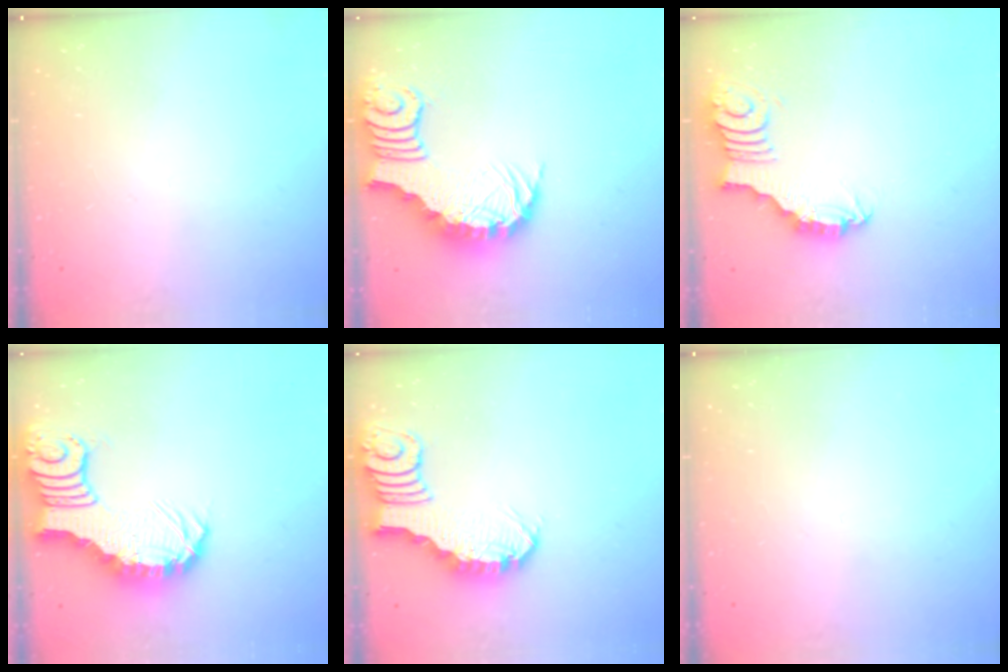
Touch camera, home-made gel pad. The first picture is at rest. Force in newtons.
{"total": 3.8, "press": 3.8, "slide": 0.7}
{"total": 3.0, "press": 3.0, "slide": 0.0}
{"total": 6.2, "press": 6.1, "slide": 0.9}
{"total": 2.8, "press": 2.8, "slide": 0.4}
{"total": 0.0}